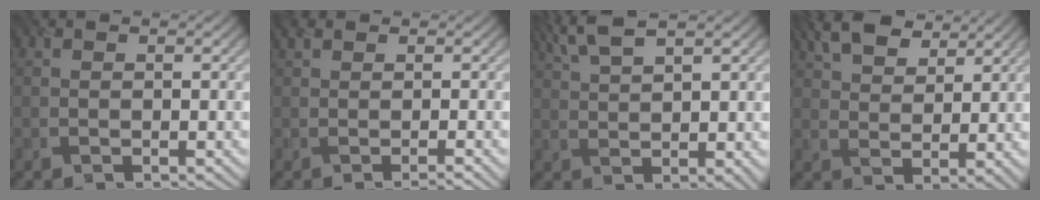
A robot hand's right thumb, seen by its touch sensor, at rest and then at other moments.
{"total": 1.3, "force": [-0.2, 0.3, 1.3], "torque": [-0.013, 0.007, -0.008]}
{"total": 6.1, "force": [3.7, 1.5, 4.7], "torque": [-0.083, 0.023, 0.074]}
{"total": 6.2, "force": [4.5, 2.9, 3.1], "torque": [-0.071, 0.013, 0.090]}